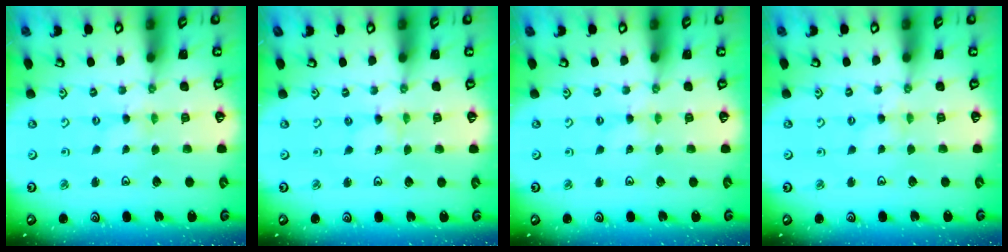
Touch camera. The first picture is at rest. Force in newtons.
{"total": 0.0}
{"total": 1.2, "press": 1.1, "slide": 0.3}
{"total": 2.1, "press": 2.1, "slide": 0.4}